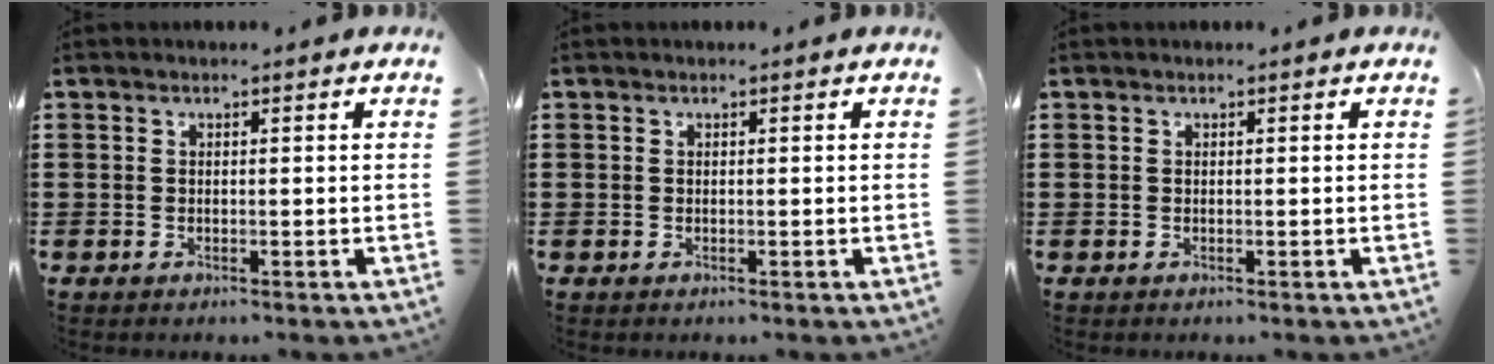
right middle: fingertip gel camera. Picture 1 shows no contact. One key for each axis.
{"total": 0.0}
{"total": 0.0}